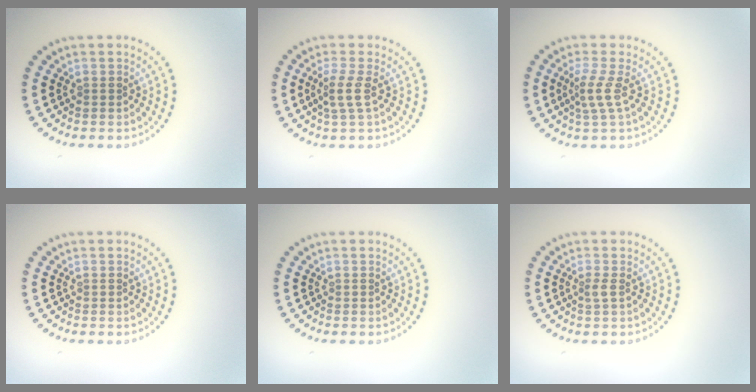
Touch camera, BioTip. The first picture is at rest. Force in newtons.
{"total": 2.0, "press": 1.5, "slide": 1.2}
{"total": 2.2, "press": 1.5, "slide": 1.7}
{"total": 0.0}
{"total": 0.0}
{"total": 1.0, "press": 0.7, "slide": 0.7}